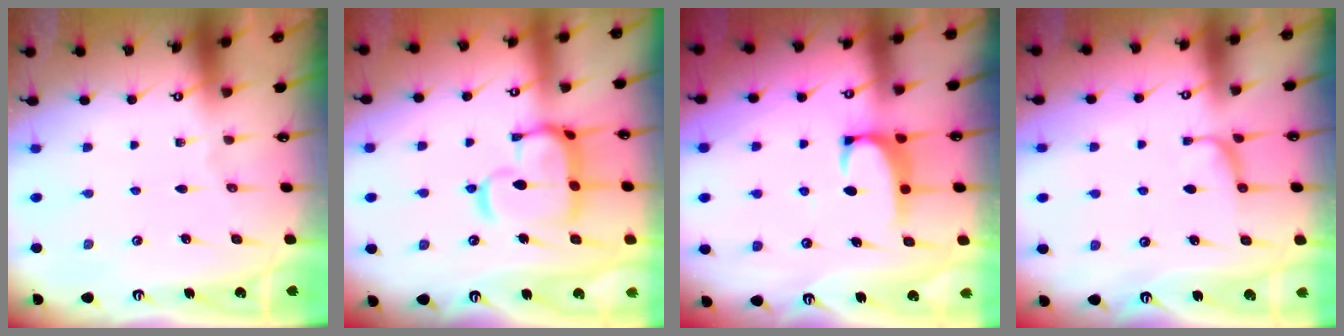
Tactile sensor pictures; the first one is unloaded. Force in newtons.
{"total": 13.4, "press": 13.3, "slide": 1.4}
{"total": 1.6, "press": 1.6, "slide": 0.4}
{"total": 2.0, "press": 1.8, "slide": 0.9}